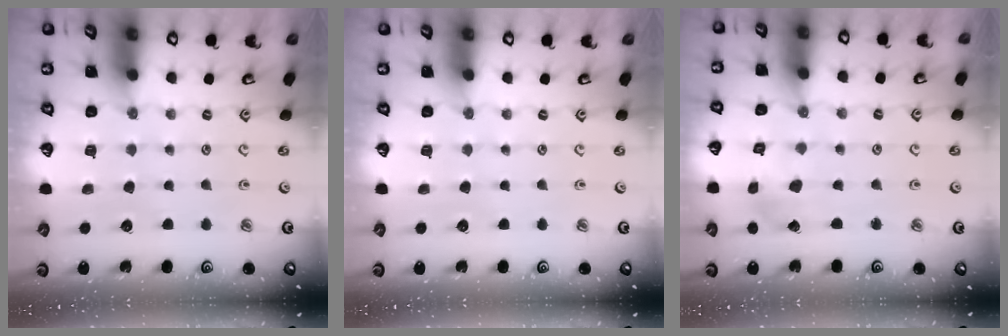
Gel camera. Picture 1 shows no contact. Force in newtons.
{"total": 0.0}
{"total": 2.2, "press": 2.2, "slide": 0.3}